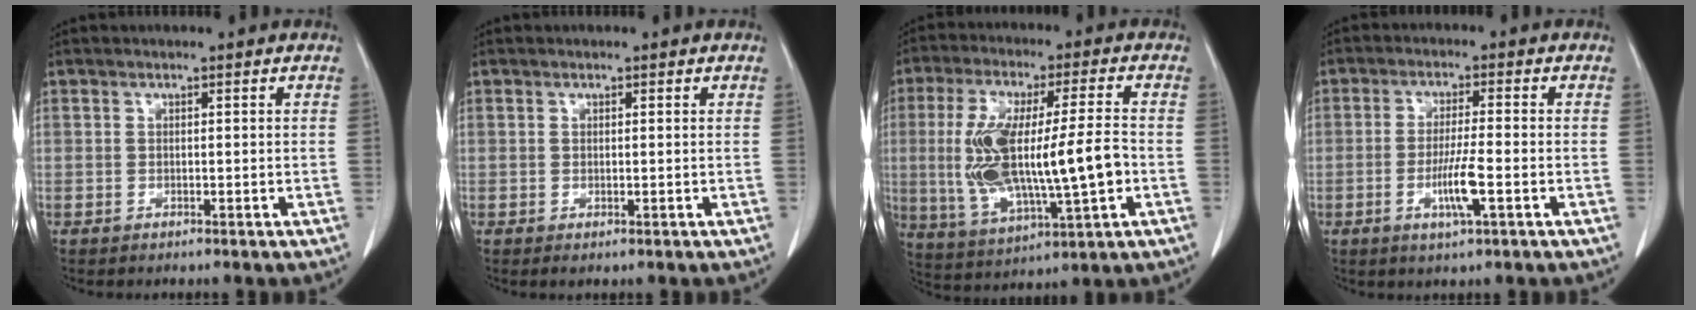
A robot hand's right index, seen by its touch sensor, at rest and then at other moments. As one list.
[{"total": 0.6, "force": [0.1, 0.2, 0.6], "torque": [-0.018, -0.004, 0.004]}, {"total": 16.9, "force": [-1.4, 3.4, 16.5], "torque": [-0.326, 0.003, -0.014]}, {"total": 5.9, "force": [-2.0, 0.1, 5.6], "torque": [-0.107, -0.010, -0.036]}]